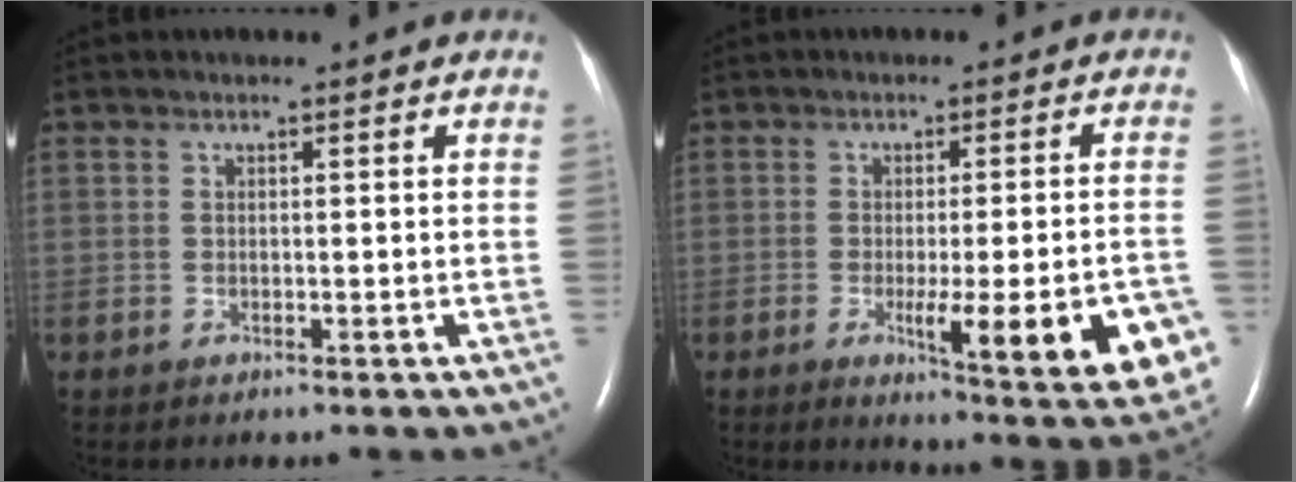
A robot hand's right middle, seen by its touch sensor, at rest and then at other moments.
{"total": 15.8, "force": [-5.7, 2.0, 14.6], "torque": [-0.107, -0.016, -0.061]}